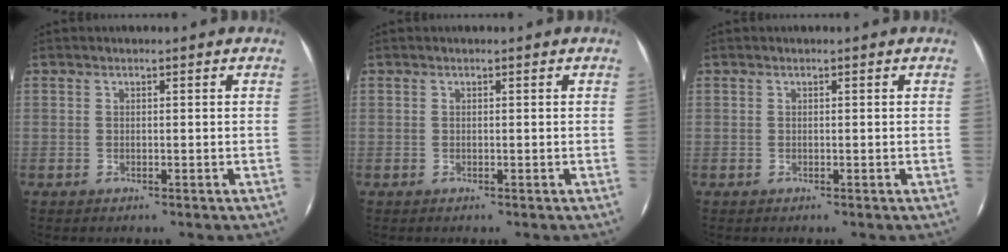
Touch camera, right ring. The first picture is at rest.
{"total": 0.0}
{"total": 0.0}